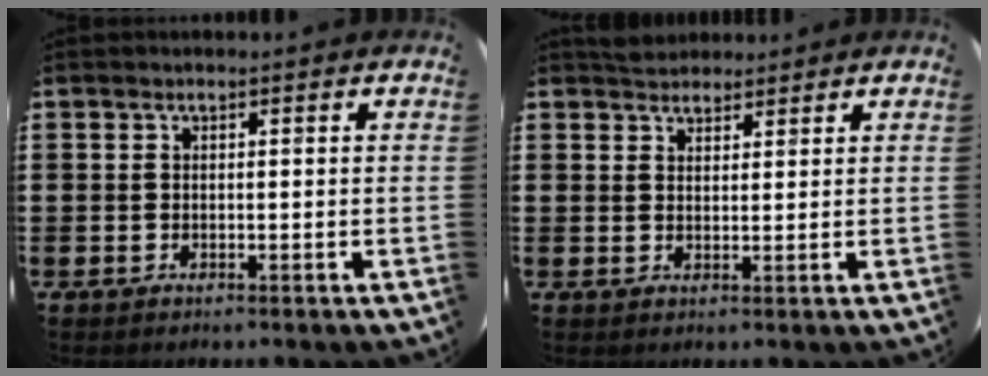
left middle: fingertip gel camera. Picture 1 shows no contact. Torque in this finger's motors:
{"motor_torque": [1.03, -1.01, 0.04, 0.06]}